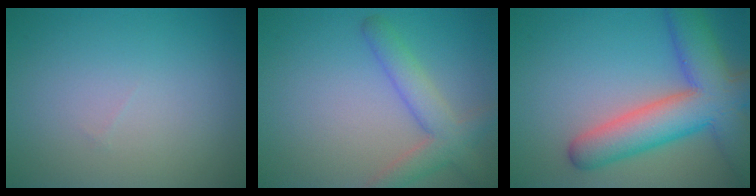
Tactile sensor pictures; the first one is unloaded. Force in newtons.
{"total": 4.1, "press": 4.1, "slide": 0.3}
{"total": 9.6, "press": 9.6, "slide": 0.6}